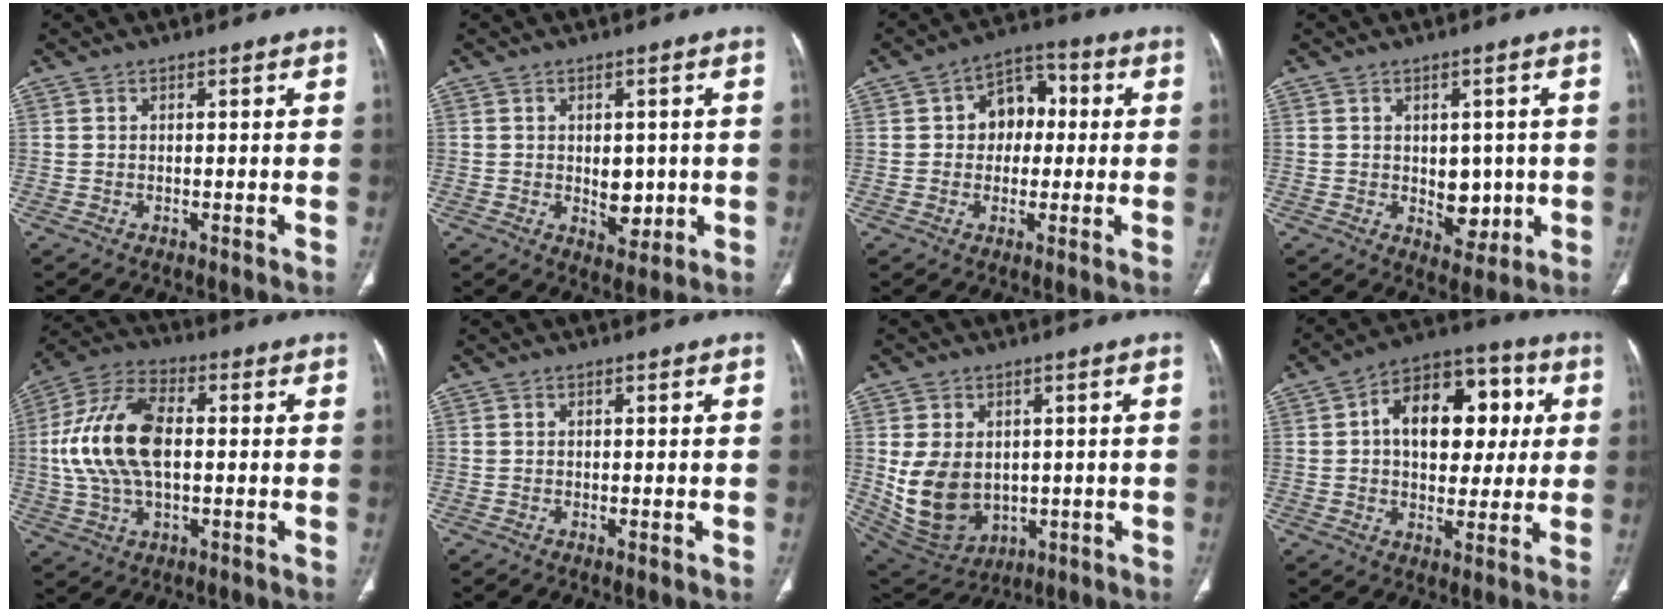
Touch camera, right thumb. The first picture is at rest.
{"total": 5.5, "force": [-0.3, 3.7, 4.1], "torque": [-0.032, -0.006, 0.008]}
{"total": 9.1, "force": [1.0, 6.8, 5.9], "torque": [-0.047, 0.024, 0.007]}
{"total": 6.3, "force": [-0.3, 4.5, 4.5], "torque": [-0.027, -0.008, 0.009]}
{"total": 16.2, "force": [0.7, 8.9, 13.6], "torque": [-0.275, 0.021, 0.010]}
{"total": 0.5, "force": [-0.1, 0.1, 0.5], "torque": [-0.014, -0.004, -0.002]}
{"total": 13.1, "force": [0.2, 9.9, 8.5], "torque": [-0.137, -0.008, 0.038]}
{"total": 17.4, "force": [3.2, 11.3, 12.8], "torque": [-0.146, 0.022, 0.044]}